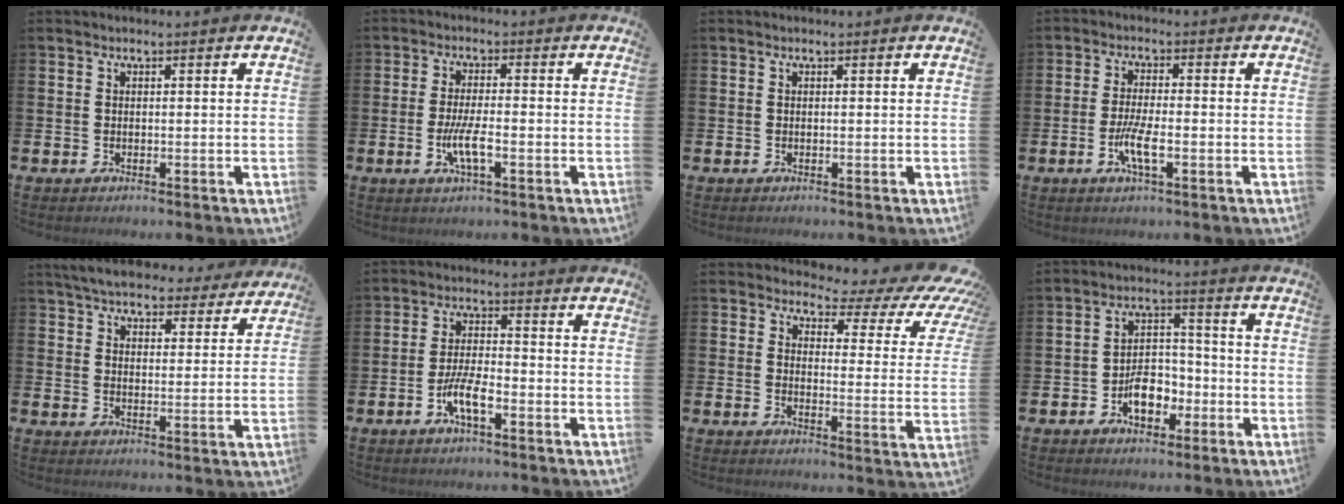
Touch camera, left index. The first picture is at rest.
{"total": 4.4, "force": [-1.3, 1.0, 4.1], "torque": [-0.078, -0.005, -0.027]}
{"total": 0.0}
{"total": 4.3, "force": [-1.3, 1.0, 4.0], "torque": [-0.076, -0.004, -0.028]}
{"total": 6.3, "force": [6.0, 1.3, 1.3], "torque": [-0.045, -0.034, 0.107]}
{"total": 5.0, "force": [-2.2, 1.5, 4.2], "torque": [-0.094, 0.002, -0.044]}
{"total": 3.7, "force": [2.3, 2.3, 1.8], "torque": [-0.030, -0.031, 0.025]}
{"total": 5.8, "force": [-2.6, 3.7, 3.6], "torque": [-0.058, 0.013, -0.048]}